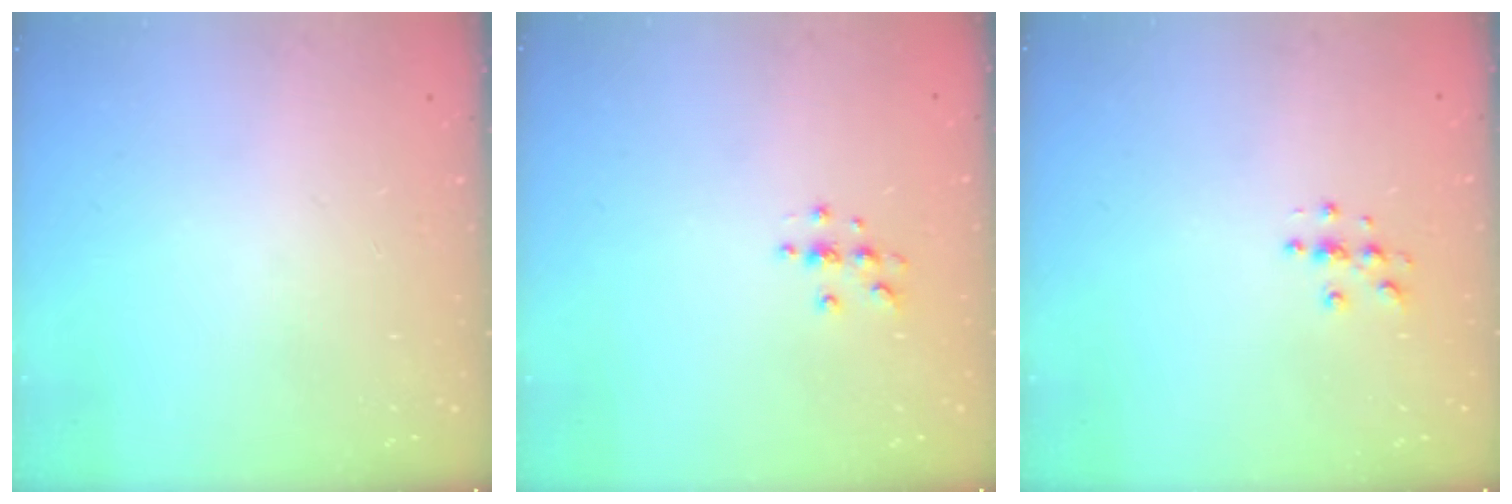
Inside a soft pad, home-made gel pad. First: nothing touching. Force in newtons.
{"total": 3.9, "press": 3.8, "slide": 0.4}
{"total": 4.3, "press": 4.3, "slide": 0.5}